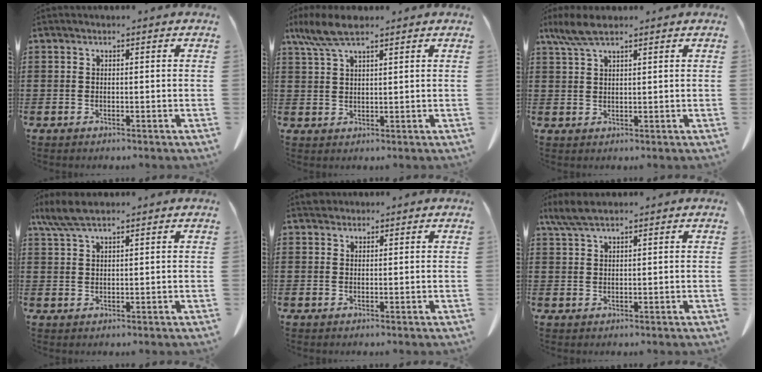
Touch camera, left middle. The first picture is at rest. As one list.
[{"total": 5.9, "force": [4.1, 1.3, 4.1], "torque": [-0.095, -0.004, 0.071]}, {"total": 4.3, "force": [3.0, 1.0, 3.0], "torque": [-0.073, 0.001, 0.052]}, {"total": 4.4, "force": [3.3, 0.8, 2.8], "torque": [-0.064, 0.001, 0.061]}, {"total": 1.3, "force": [1.1, 0.7, 0.1], "torque": [-0.006, 0.004, 0.022]}, {"total": 3.4, "force": [2.5, 0.6, 2.3], "torque": [-0.051, 0.004, 0.046]}]